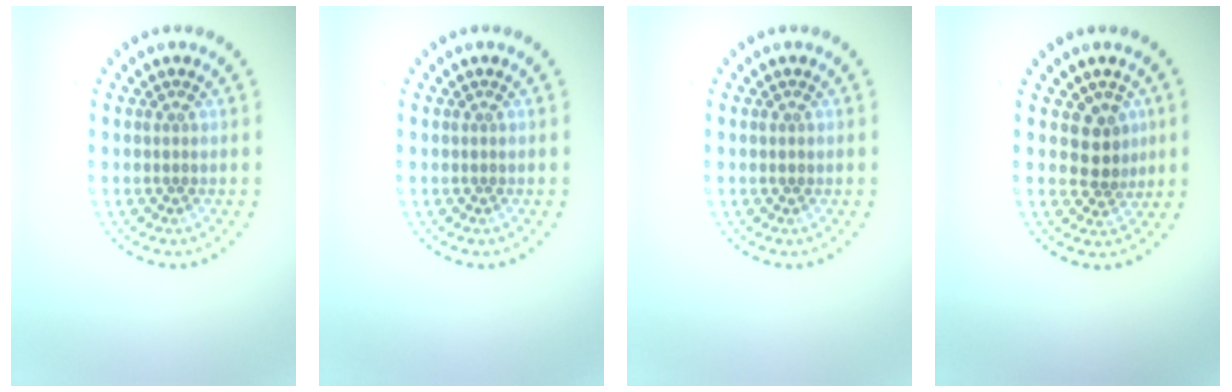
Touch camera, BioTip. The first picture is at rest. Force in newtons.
{"total": 0.0}
{"total": 0.5, "press": 0.5, "slide": 0.1}
{"total": 2.3, "press": 1.9, "slide": 1.3}